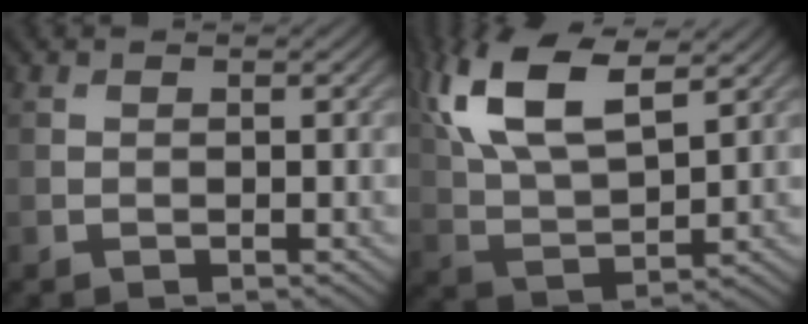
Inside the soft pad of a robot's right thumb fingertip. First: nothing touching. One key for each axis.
{"total": 12.8, "fx": 6.3, "fy": 5.2, "fz": 9.8, "tx": -0.224, "ty": 0.012, "tz": 0.122}